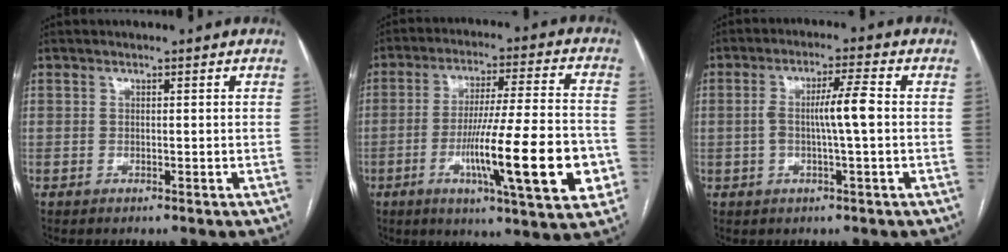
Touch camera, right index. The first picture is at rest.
{"total": 19.4, "force": [-5.7, 1.5, 18.5], "torque": [-0.264, -0.010, -0.084]}
{"total": 5.7, "force": [-0.3, 0.1, 5.7], "torque": [-0.106, 0.011, -0.004]}